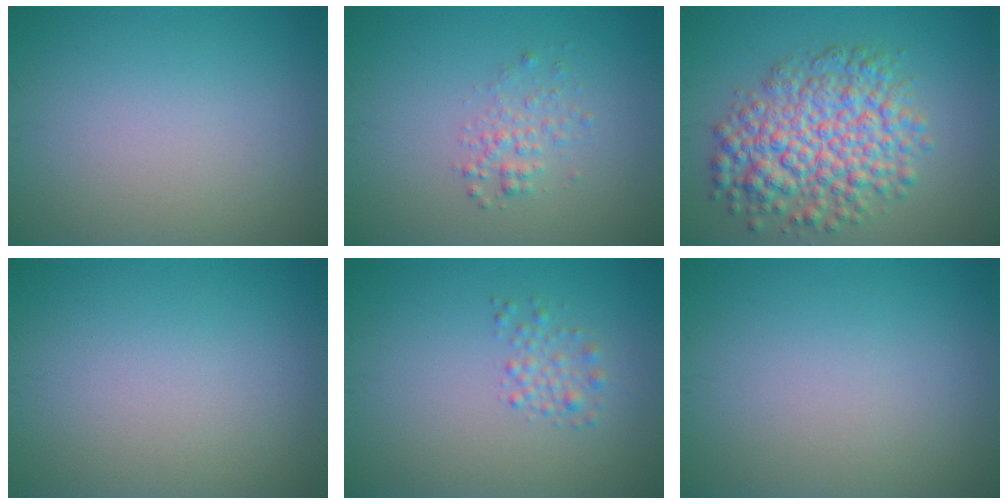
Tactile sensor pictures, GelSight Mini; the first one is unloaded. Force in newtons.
{"total": 1.7, "press": 1.7, "slide": 0.1}
{"total": 8.0, "press": 8.0, "slide": 0.2}
{"total": 0.0}
{"total": 1.5, "press": 1.5, "slide": 0.1}
{"total": 0.0}